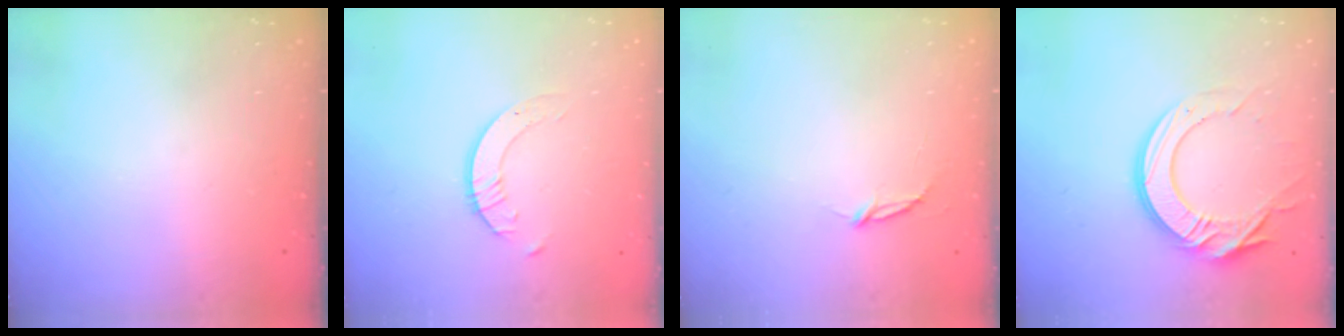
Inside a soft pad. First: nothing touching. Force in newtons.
{"total": 2.3, "press": 2.3, "slide": 0.2}
{"total": 2.8, "press": 2.8, "slide": 0.3}
{"total": 15.8, "press": 15.7, "slide": 1.7}